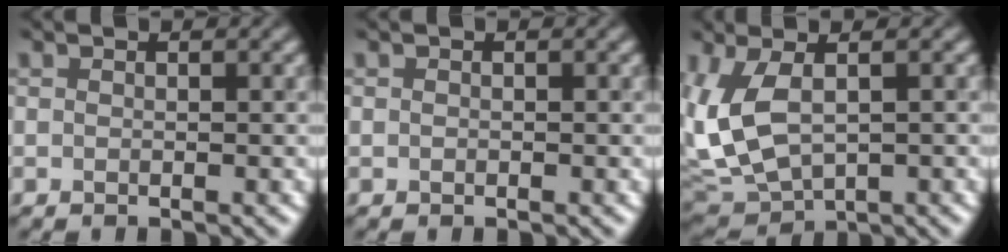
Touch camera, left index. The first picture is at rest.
{"total": 0.0}
{"total": 7.5, "force": [0.8, 4.2, 6.2], "torque": [-0.161, -0.004, 0.018]}